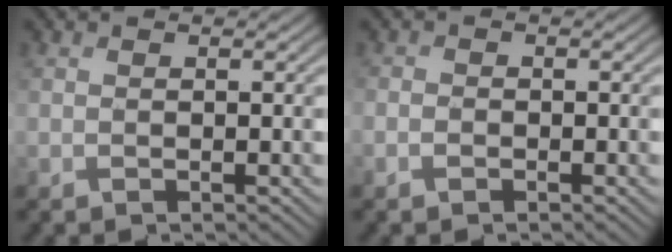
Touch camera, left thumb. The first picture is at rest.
{"total": 0.8, "force": [-0.4, 0.6, 0.4], "torque": [-0.007, 0.001, -0.008]}